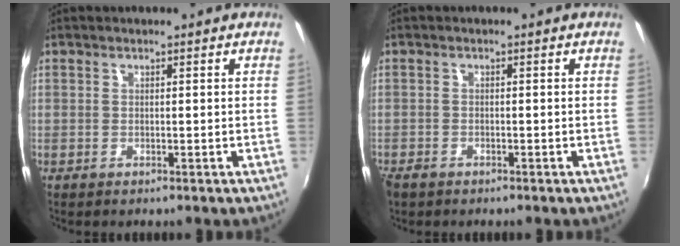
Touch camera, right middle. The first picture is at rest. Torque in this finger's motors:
{"motor_torque": [-0.01, -0.04, 0.01, 0.01]}